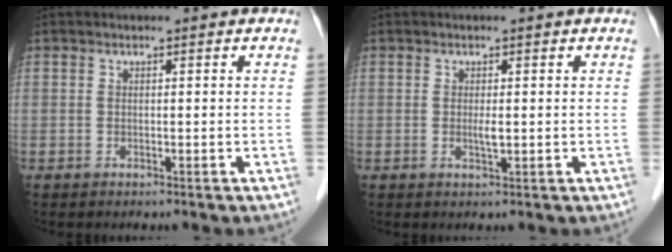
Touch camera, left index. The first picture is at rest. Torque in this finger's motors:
{"motor_torque": [0.25, 0.00, 0.08, 0.01]}